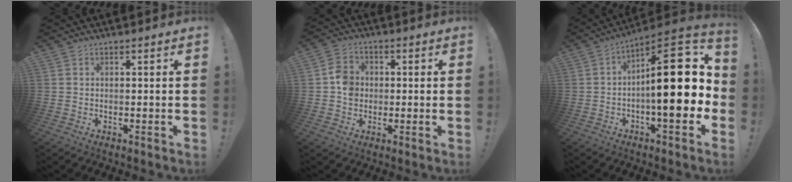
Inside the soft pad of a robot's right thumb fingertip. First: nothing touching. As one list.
[{"total": 7.7, "force": [-0.5, 6.4, 4.3], "torque": [-0.059, 0.016, -0.006]}, {"total": 22.9, "force": [0.5, 8.8, 21.1], "torque": [-0.302, -0.001, 0.012]}]